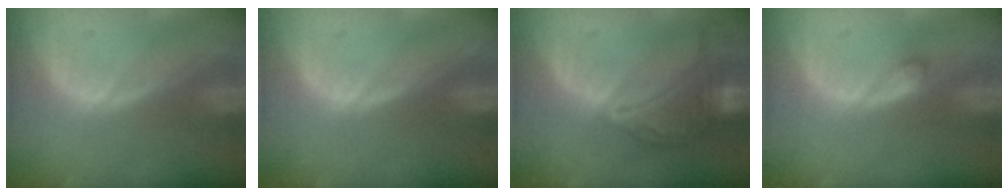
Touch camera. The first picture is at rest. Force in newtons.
{"total": 0.0}
{"total": 8.8, "press": 8.8, "slide": 0.3}
{"total": 1.3, "press": 1.2, "slide": 0.3}